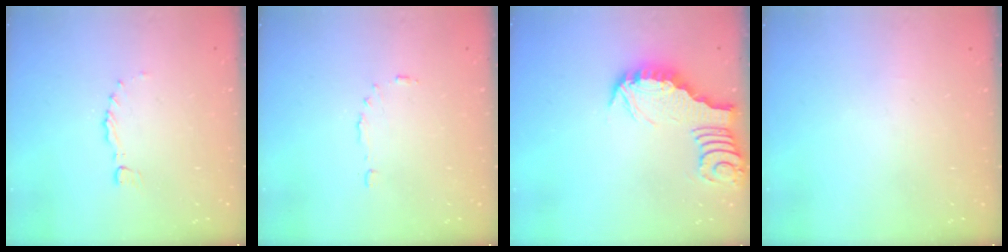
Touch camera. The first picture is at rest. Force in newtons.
{"total": 3.6, "press": 3.6, "slide": 0.4}
{"total": 3.0, "press": 3.0, "slide": 0.3}
{"total": 0.0}